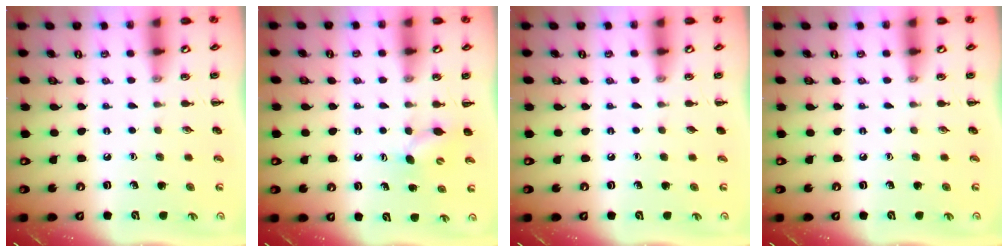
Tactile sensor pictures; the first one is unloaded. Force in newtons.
{"total": 4.3, "press": 4.2, "slide": 0.8}
{"total": 0.0}
{"total": 0.0}